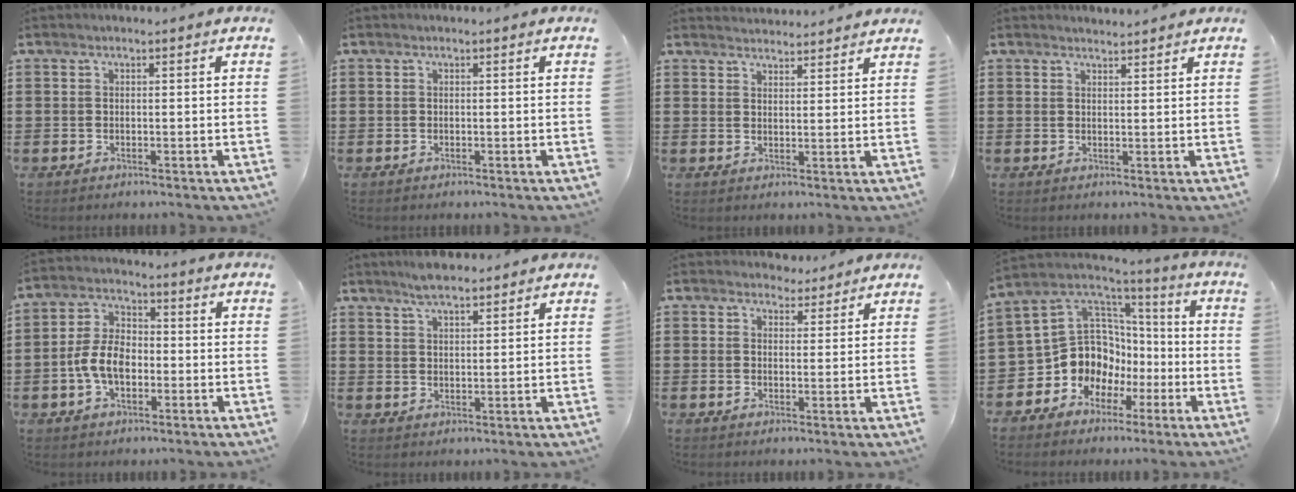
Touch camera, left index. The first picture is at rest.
{"total": 0.0}
{"total": 2.6, "force": [2.6, 0.1, -0.2], "torque": [-0.003, -0.008, 0.051]}
{"total": 1.7, "force": [1.7, 0.0, 0.0], "torque": [-0.004, 0.001, 0.034]}
{"total": 7.1, "force": [-1.7, 4.2, 5.4], "torque": [-0.122, 0.006, -0.037]}
{"total": 4.3, "force": [3.7, 1.0, 1.9], "torque": [-0.047, -0.003, 0.069]}
{"total": 3.0, "force": [2.8, 1.2, 0.1], "torque": [-0.010, -0.001, 0.054]}
{"total": 12.0, "force": [-3.2, 10.9, 3.8], "torque": [-0.118, -0.016, -0.054]}